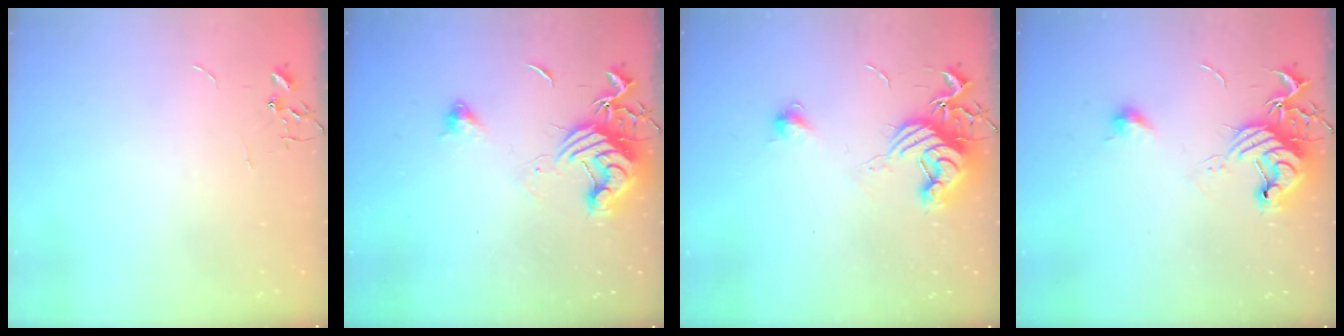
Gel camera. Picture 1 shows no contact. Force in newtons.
{"total": 12.9, "press": 12.8, "slide": 1.5}
{"total": 13.2, "press": 13.2, "slide": 0.5}
{"total": 13.7, "press": 13.7, "slide": 0.9}